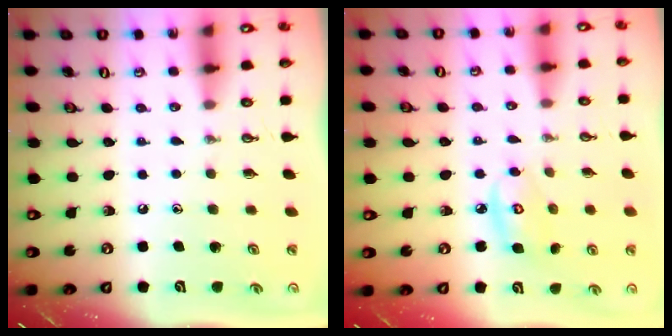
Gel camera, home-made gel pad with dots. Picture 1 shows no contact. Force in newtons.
{"total": 5.9, "press": 5.9, "slide": 0.2}